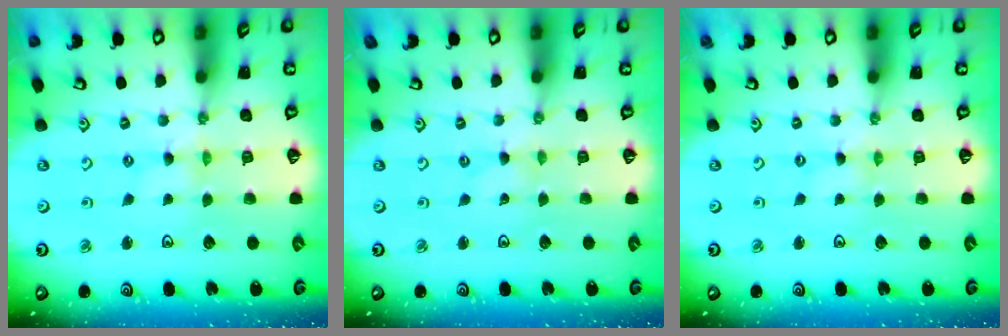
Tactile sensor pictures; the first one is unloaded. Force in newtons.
{"total": 0.0}
{"total": 0.0}